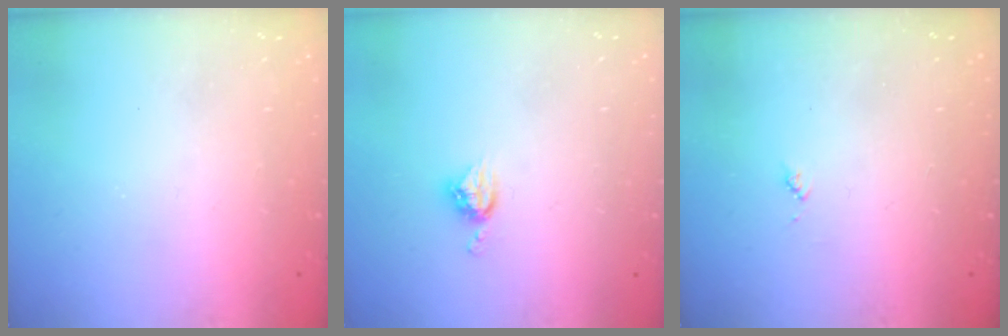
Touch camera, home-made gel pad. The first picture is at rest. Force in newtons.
{"total": 5.4, "press": 5.4, "slide": 0.1}
{"total": 3.6, "press": 3.6, "slide": 0.5}